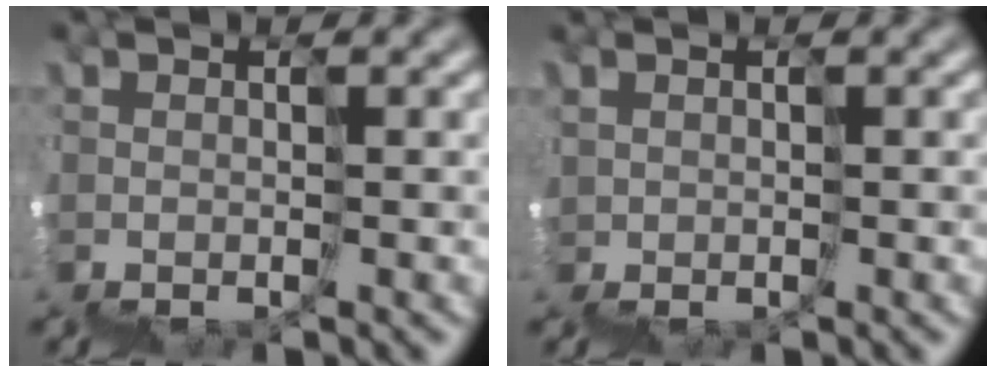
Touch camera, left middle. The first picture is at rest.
{"total": 1.0, "force": [0.4, 0.9, 0.3], "torque": [-0.011, -0.005, 0.011]}